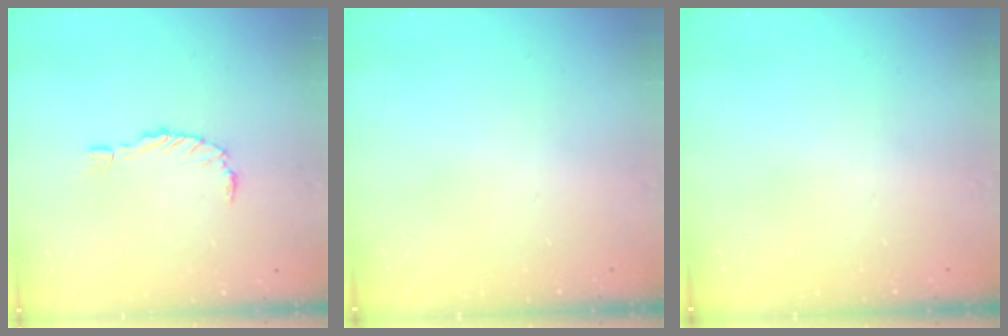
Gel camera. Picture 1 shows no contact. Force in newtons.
{"total": 0.0}
{"total": 0.0}